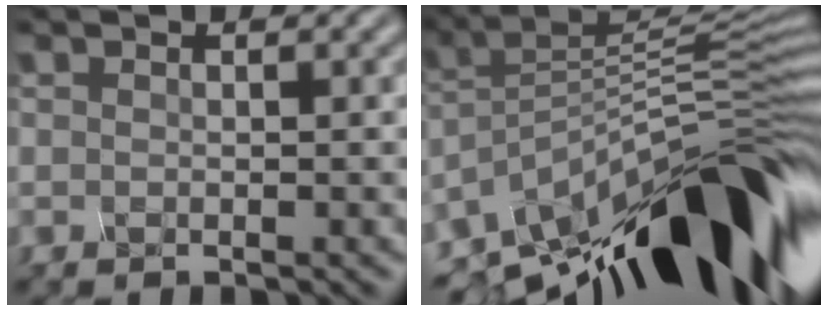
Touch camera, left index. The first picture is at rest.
{"total": 10.9, "force": [-6.2, 2.9, 8.4], "torque": [-0.152, 0.032, -0.101]}